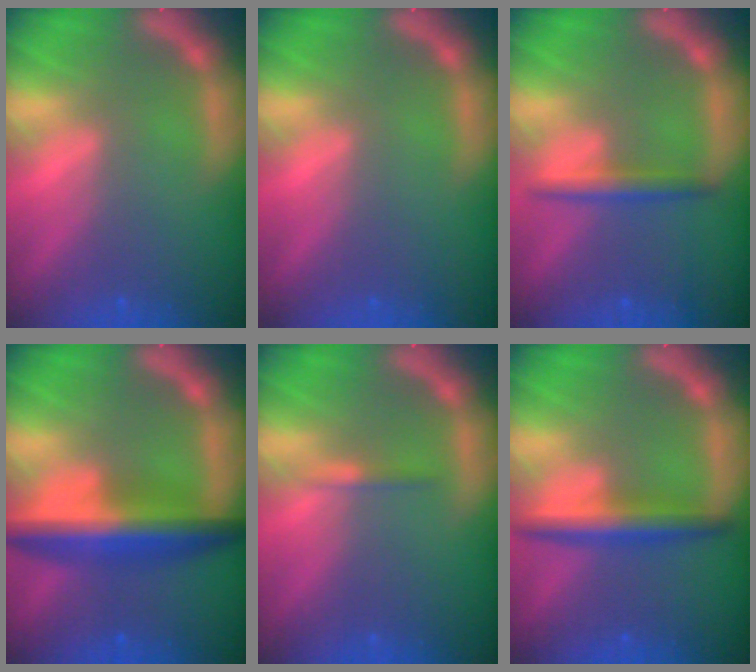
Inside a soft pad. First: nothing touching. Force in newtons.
{"total": 0.0}
{"total": 2.4}
{"total": 7.4}
{"total": 0.9}
{"total": 4.0}